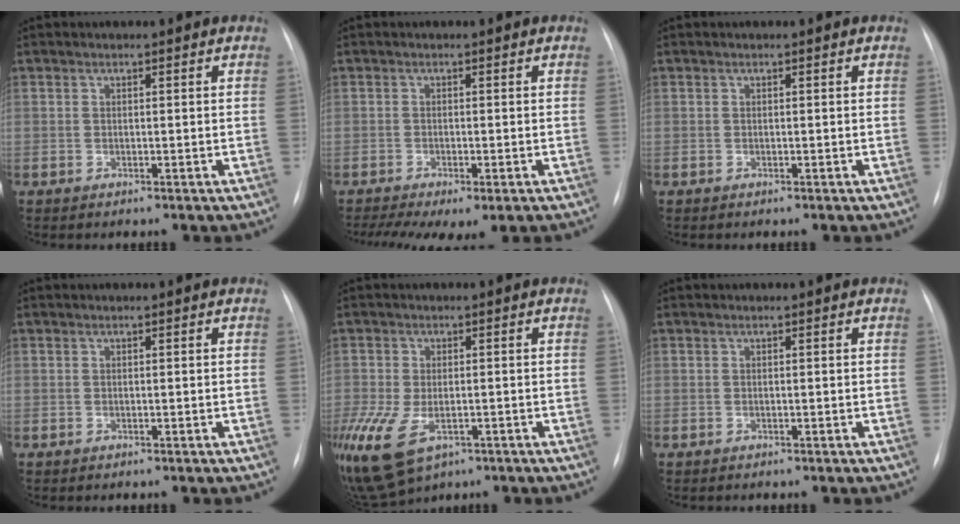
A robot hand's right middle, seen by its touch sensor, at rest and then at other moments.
{"total": 8.1, "force": [-5.4, 2.4, 5.6], "torque": [-0.090, -0.015, -0.081]}
{"total": 0.0}
{"total": 0.0}
{"total": 20.3, "force": [-9.4, 13.2, 12.3], "torque": [-0.356, -0.039, -0.141]}
{"total": 0.0}